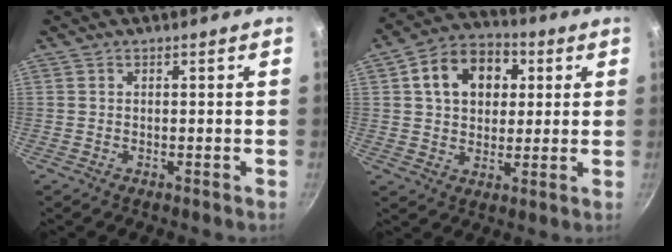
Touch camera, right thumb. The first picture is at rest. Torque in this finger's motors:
{"motor_torque": [-0.90, 1.39, 0.55, 0.10, 0.06]}